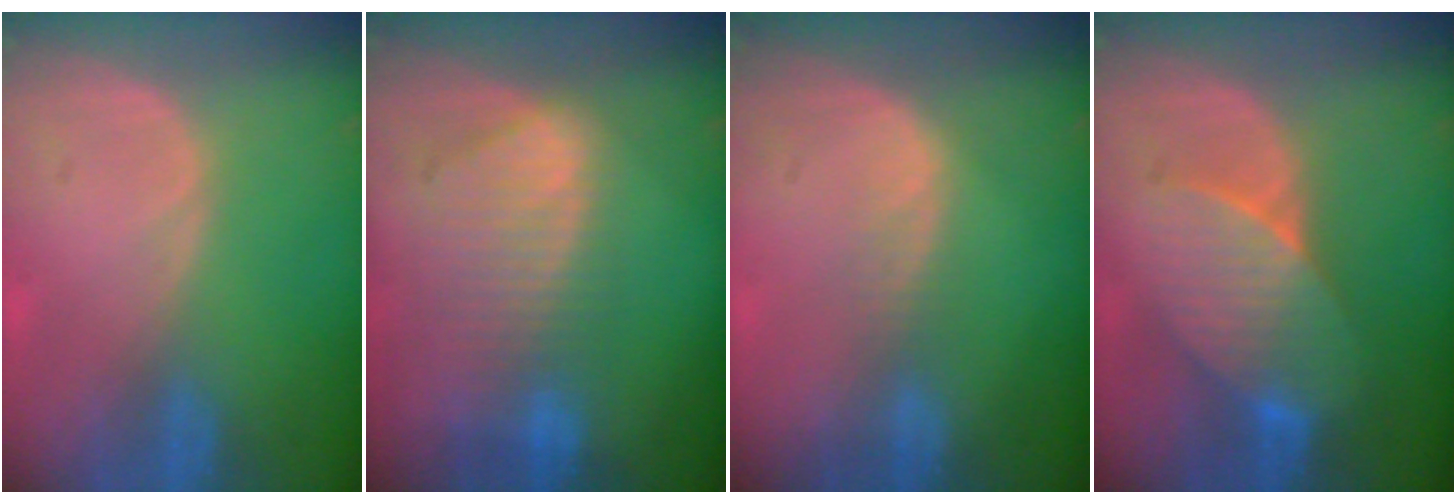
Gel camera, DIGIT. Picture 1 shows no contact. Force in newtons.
{"total": 9.2, "press": 8.1, "slide": 4.5}
{"total": 1.6, "press": 1.6, "slide": 0.1}
{"total": 7.3, "press": 7.2, "slide": 1.2}